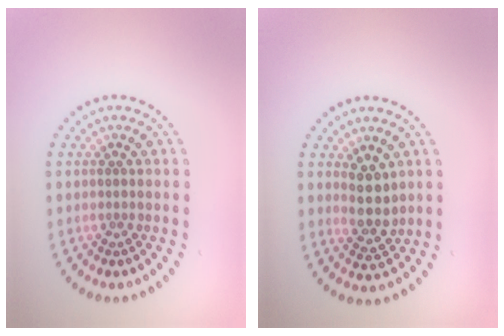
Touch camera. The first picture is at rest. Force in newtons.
{"total": 2.9, "press": 2.5, "slide": 1.4}